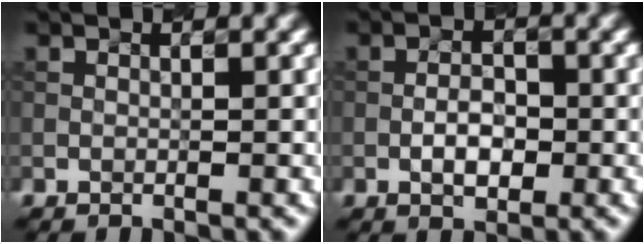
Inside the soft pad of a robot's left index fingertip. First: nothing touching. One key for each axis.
{"total": 2.2, "fx": -0.9, "fy": 1.1, "fz": 1.7, "tx": -0.031, "ty": 0.003, "tz": -0.008}